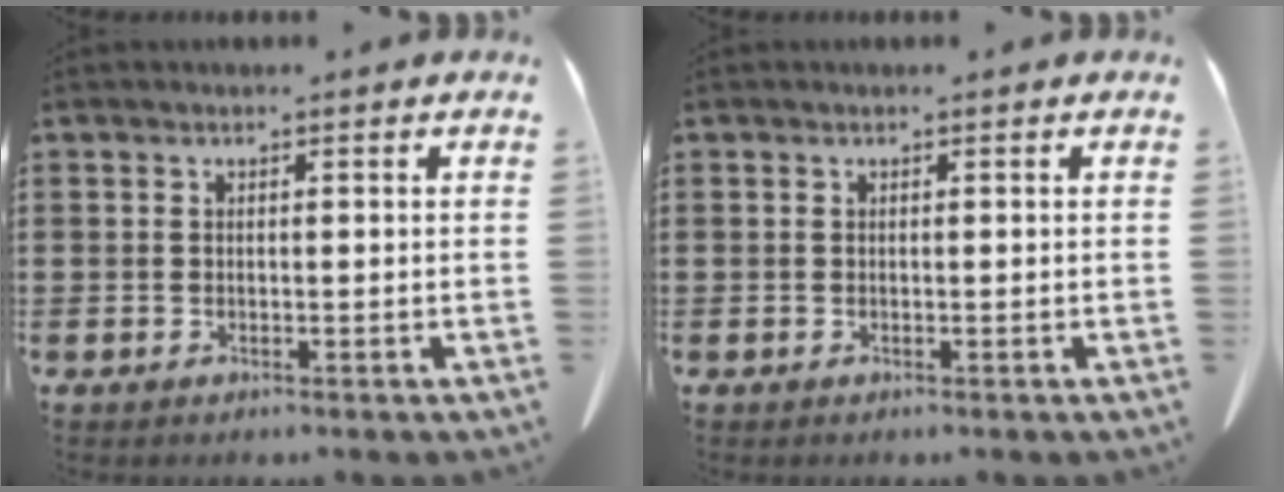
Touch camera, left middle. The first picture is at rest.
{"total": 0.0}